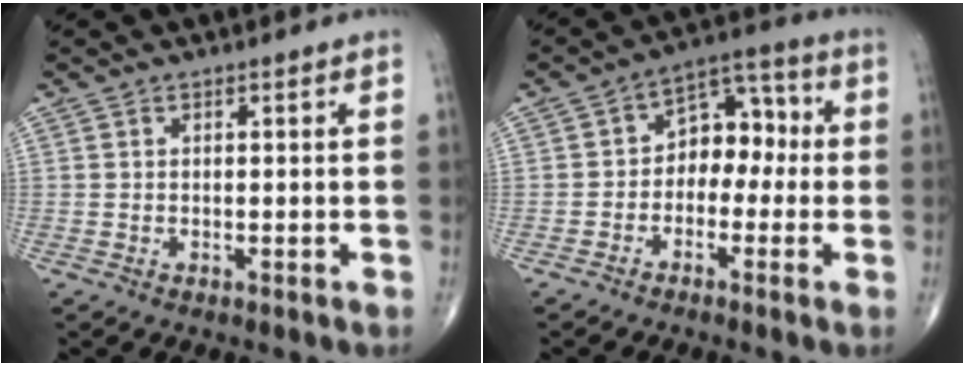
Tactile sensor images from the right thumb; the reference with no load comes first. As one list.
[{"total": 8.6, "force": [-0.9, 6.1, 6.1], "torque": [-0.047, 0.043, -0.033]}]